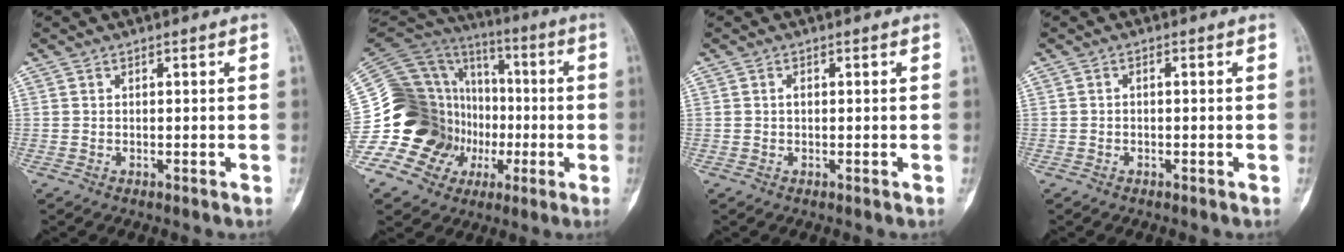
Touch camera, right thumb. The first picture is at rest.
{"total": 28.2, "force": [-5.8, 22.9, 15.3], "torque": [-0.285, 0.085, -0.095]}
{"total": 0.6, "force": [0.0, 0.4, 0.5], "torque": [-0.009, 0.000, 0.001]}
{"total": 0.6, "force": [-0.2, 0.3, 0.5], "torque": [-0.007, 0.006, -0.007]}